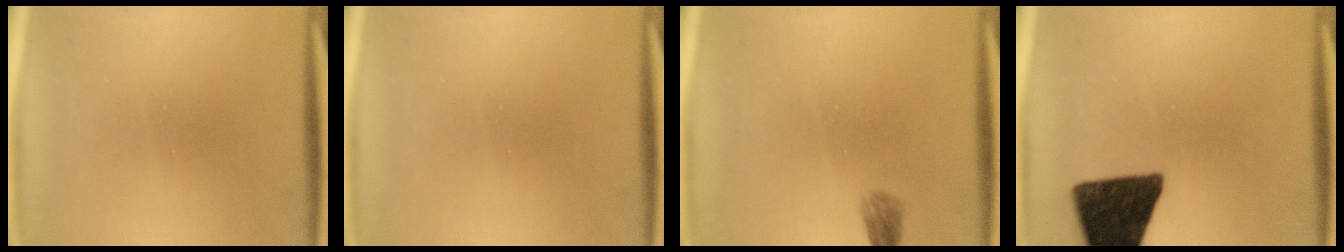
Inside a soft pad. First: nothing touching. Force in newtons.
{"total": 0.0}
{"total": 1.7}
{"total": 15.5}